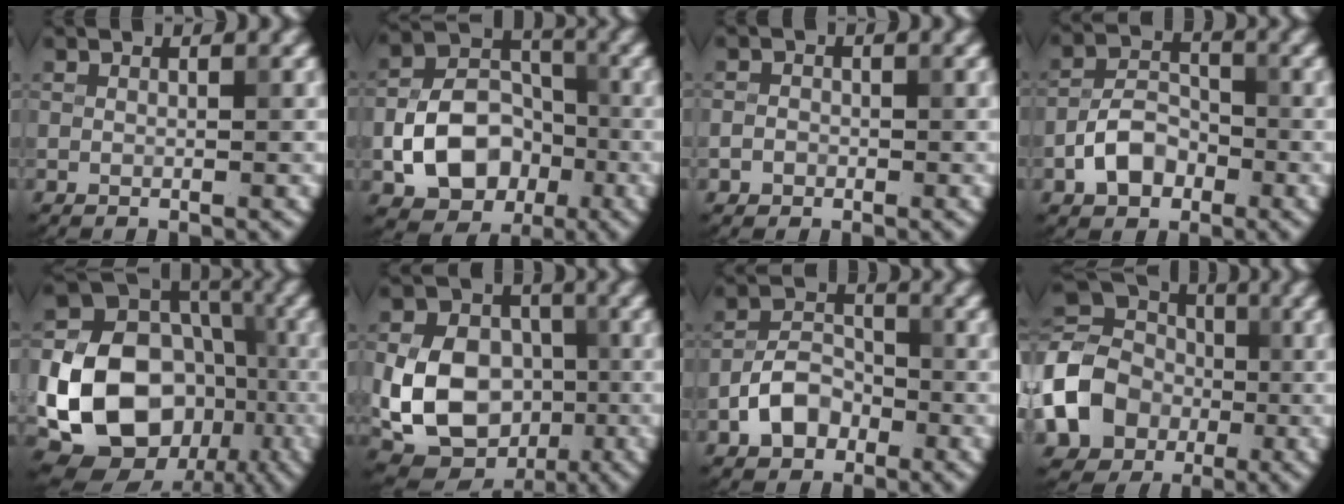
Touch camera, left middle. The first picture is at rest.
{"total": 8.2, "force": [-2.5, 6.1, 4.9], "torque": [-0.081, -0.003, -0.045]}
{"total": 1.2, "force": [-0.5, 1.1, 0.3], "torque": [0.007, -0.001, -0.011]}
{"total": 4.1, "force": [-1.9, 2.8, 2.4], "torque": [-0.039, 0.008, -0.039]}
{"total": 15.9, "force": [-4.1, 12.5, 8.8], "torque": [-0.153, -0.024, -0.084]}
{"total": 10.8, "force": [-1.8, 8.5, 6.4], "torque": [-0.107, -0.010, -0.041]}
{"total": 4.2, "force": [-2.0, 2.9, 2.3], "torque": [-0.040, 0.006, -0.040]}
{"total": 10.4, "force": [-2.4, 8.5, 5.4], "torque": [-0.116, -0.010, -0.056]}